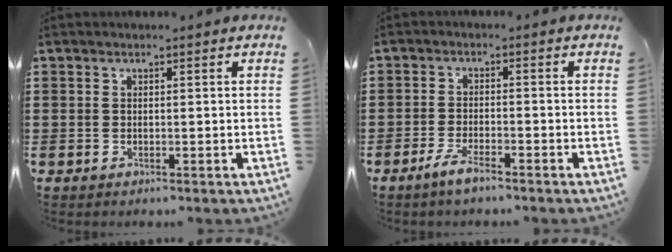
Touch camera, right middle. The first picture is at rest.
{"total": 3.4, "force": [-2.5, 0.4, 2.3], "torque": [-0.051, 0.000, -0.050]}